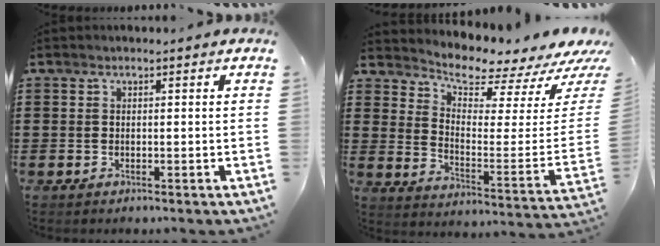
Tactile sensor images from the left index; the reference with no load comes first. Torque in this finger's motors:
{"motor_torque": [0.00, -2.14, 0.42, 0.02]}